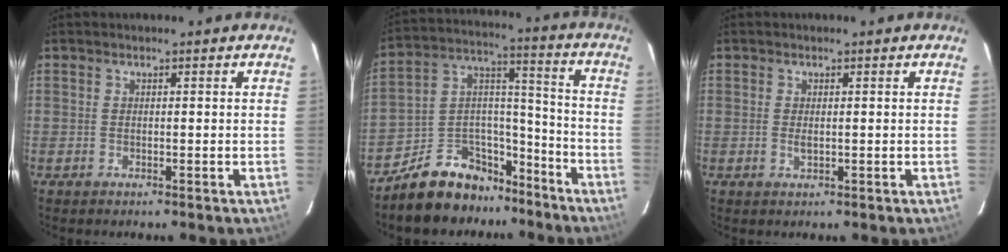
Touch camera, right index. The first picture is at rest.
{"total": 14.5, "force": [-11.0, 8.3, 4.4], "torque": [-0.089, 0.072, -0.168]}
{"total": 1.3, "force": [-0.1, 0.6, 1.1], "torque": [-0.022, -0.001, -0.001]}